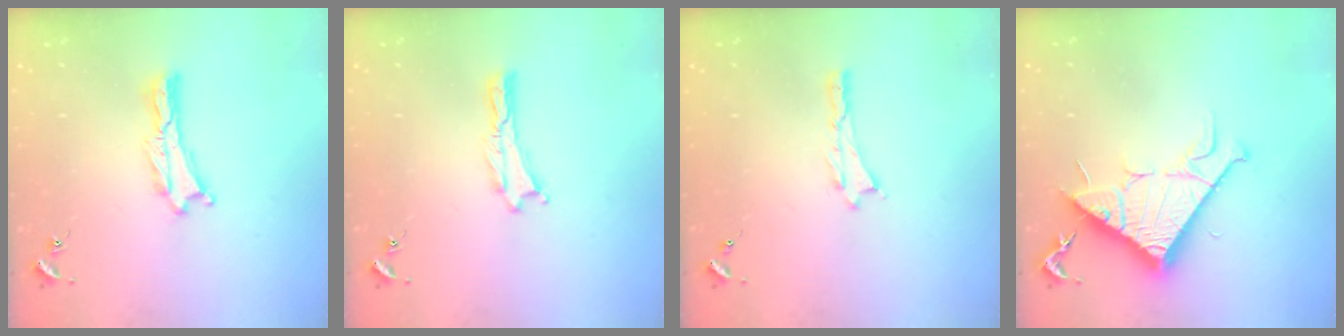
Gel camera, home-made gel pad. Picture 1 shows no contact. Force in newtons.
{"total": 0.0}
{"total": 0.0}
{"total": 11.4, "press": 11.4, "slide": 0.1}